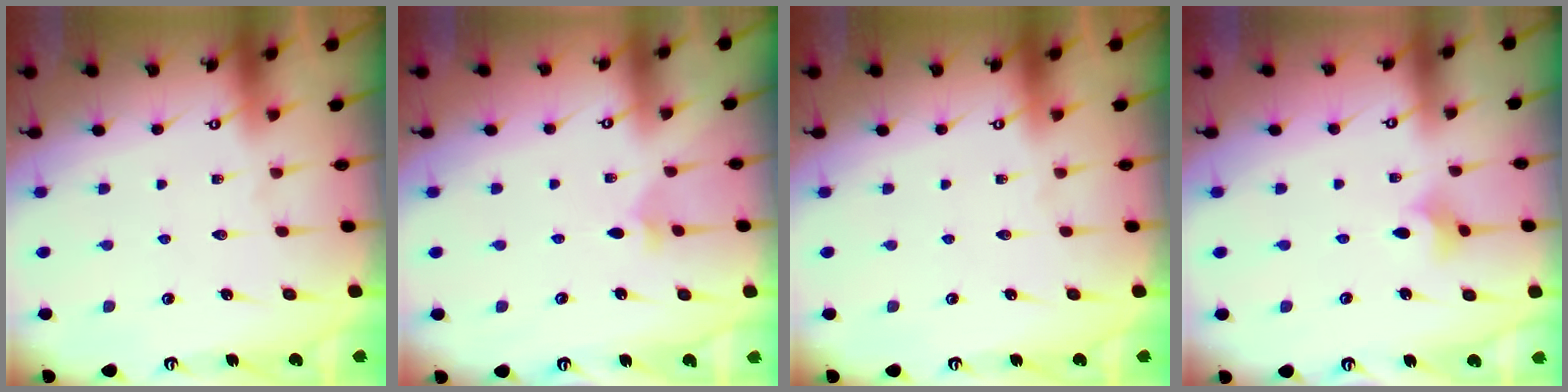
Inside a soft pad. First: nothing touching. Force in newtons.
{"total": 2.2, "press": 2.1, "slide": 0.6}
{"total": 0.0}
{"total": 3.9, "press": 3.8, "slide": 0.7}